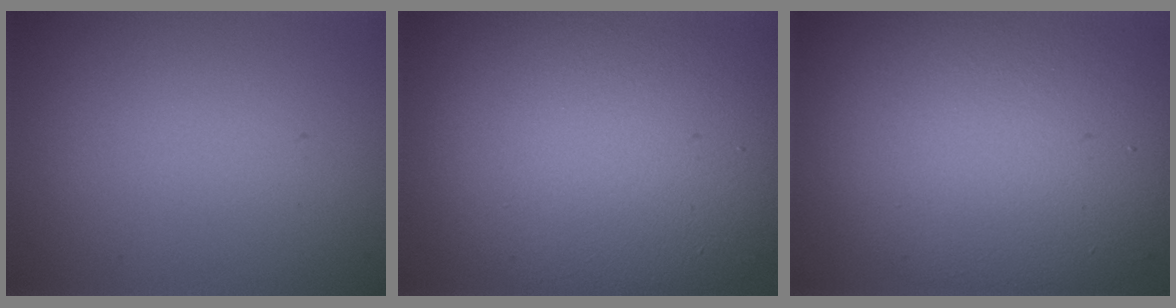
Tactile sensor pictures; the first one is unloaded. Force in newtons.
{"total": 14.9, "press": 14.9, "slide": 0.8}
{"total": 12.3, "press": 12.2, "slide": 1.0}